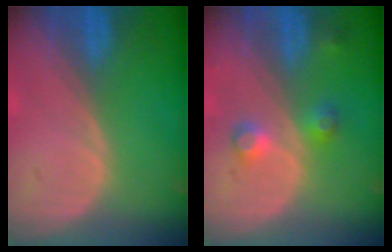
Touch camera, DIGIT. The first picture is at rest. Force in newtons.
{"total": 3.7, "press": 3.5, "slide": 1.2}